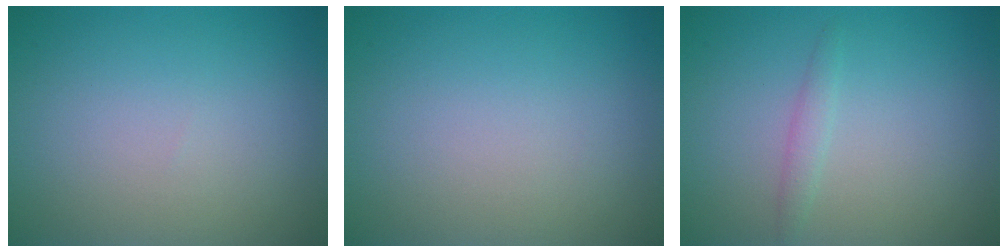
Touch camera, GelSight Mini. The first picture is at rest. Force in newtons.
{"total": 0.0}
{"total": 1.0, "press": 1.0, "slide": 0.1}